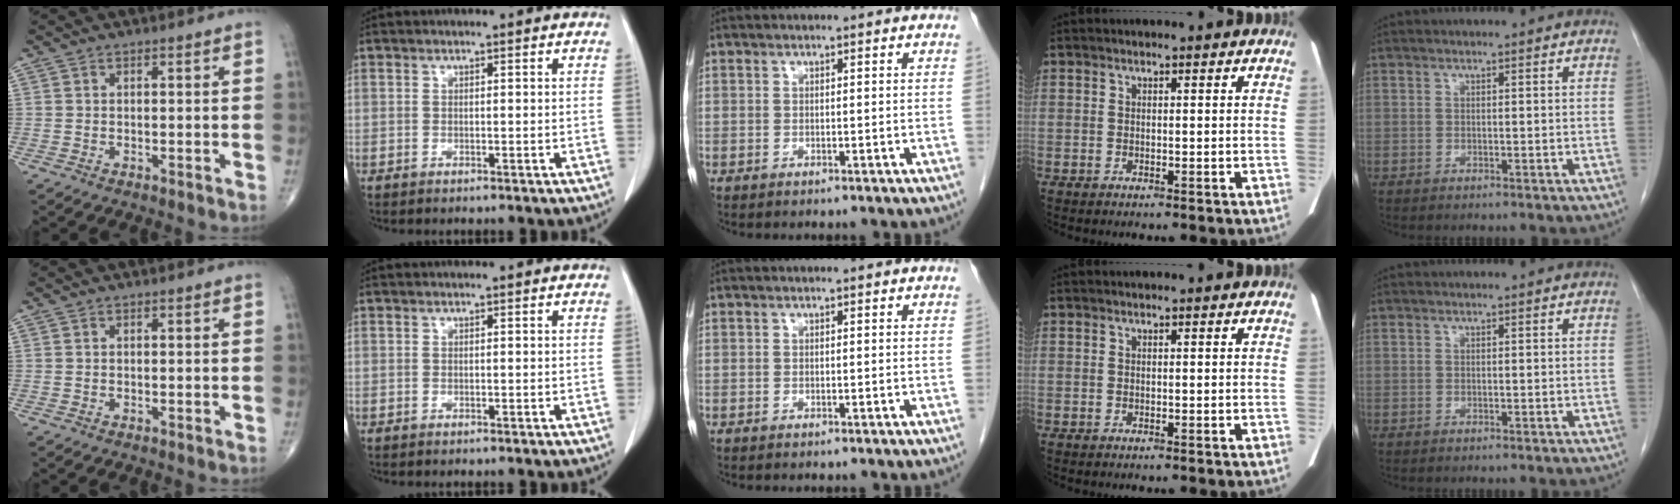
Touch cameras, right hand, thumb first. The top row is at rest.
{}